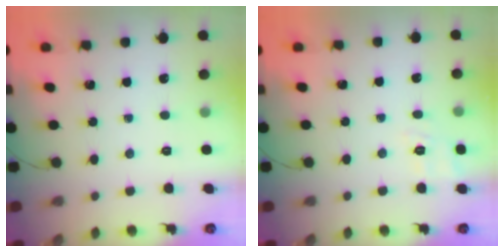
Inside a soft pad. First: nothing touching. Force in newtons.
{"total": 3.4, "press": 3.0, "slide": 1.7}